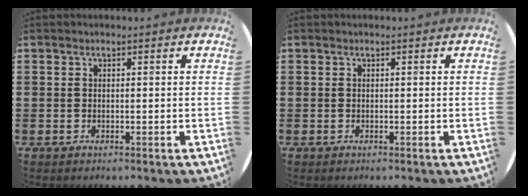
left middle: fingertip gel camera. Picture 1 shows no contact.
{"total": 0.0}